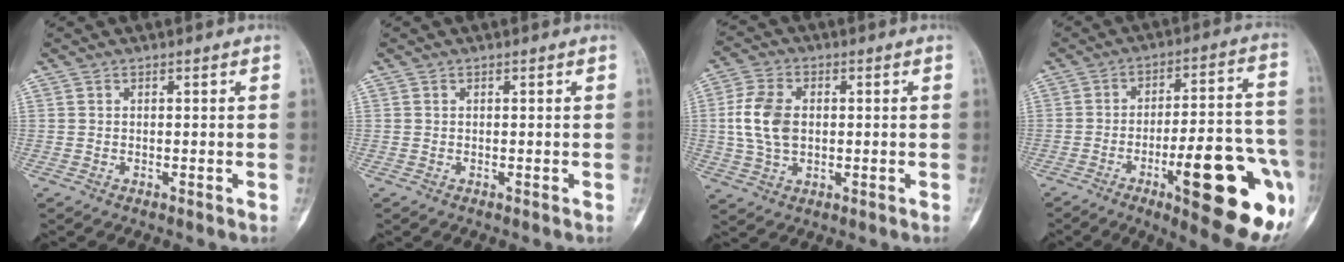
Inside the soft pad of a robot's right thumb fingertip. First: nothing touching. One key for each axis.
{"total": 0.0}
{"total": 9.3, "fx": 0.5, "fy": 6.2, "fz": 6.9, "tx": -0.136, "ty": 0.007, "tz": 0.011}
{"total": 23.4, "fx": -9.0, "fy": 6.0, "fz": 20.8, "tx": -0.227, "ty": 0.032, "tz": -0.118}